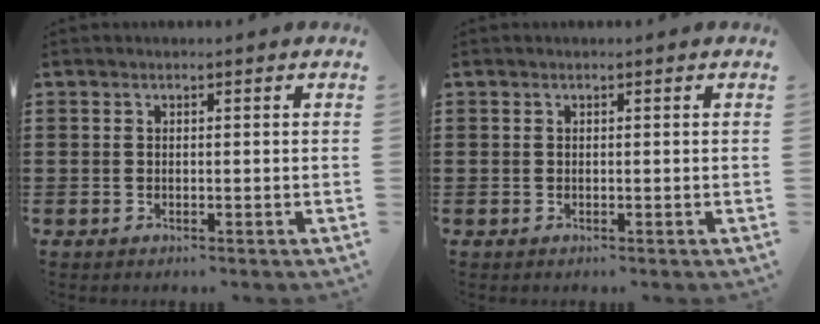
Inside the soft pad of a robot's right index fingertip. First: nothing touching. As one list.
[{"total": 0.0}]